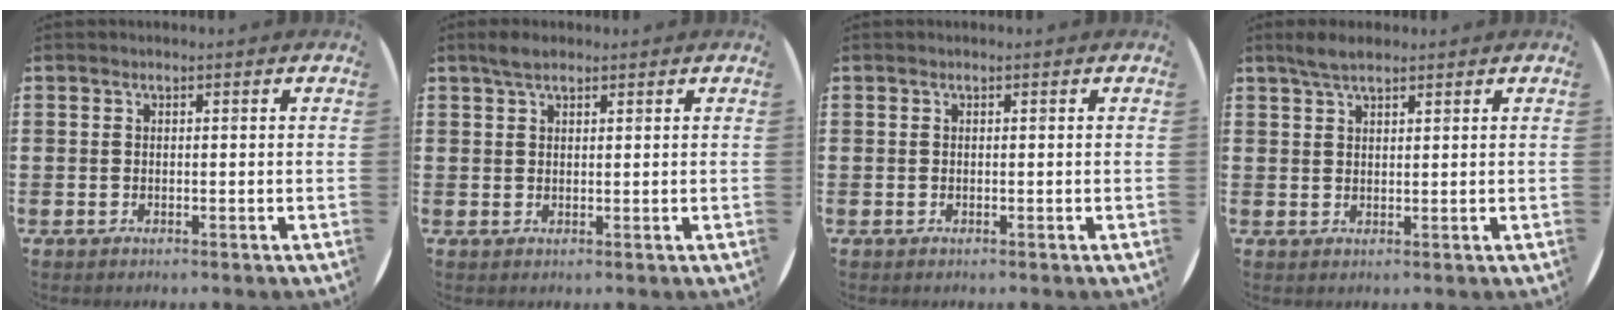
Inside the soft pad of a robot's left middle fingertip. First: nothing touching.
{"total": 2.1, "force": [1.7, 0.7, 1.1], "torque": [-0.016, 0.003, 0.028]}
{"total": 0.0}
{"total": 2.9, "force": [2.3, 0.7, 1.6], "torque": [-0.026, 0.004, 0.040]}